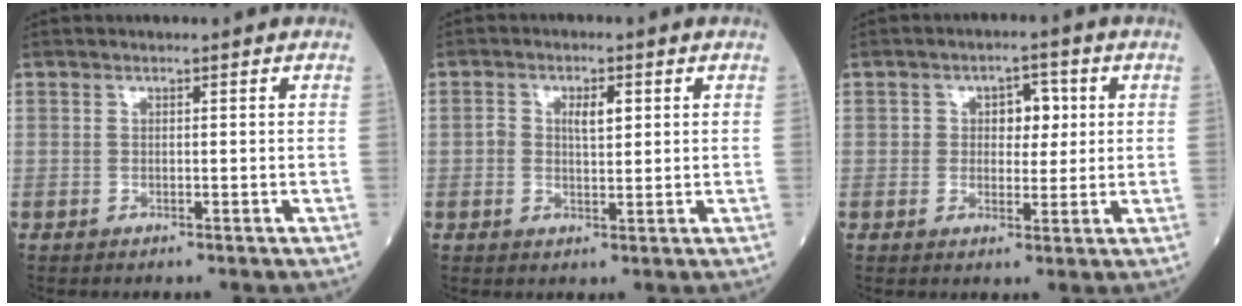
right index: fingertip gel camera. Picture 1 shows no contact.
{"total": 3.5, "force": [0.8, 1.7, 2.9], "torque": [-0.052, 0.010, 0.014]}
{"total": 4.6, "force": [0.9, 3.0, 3.4], "torque": [-0.042, 0.012, 0.014]}